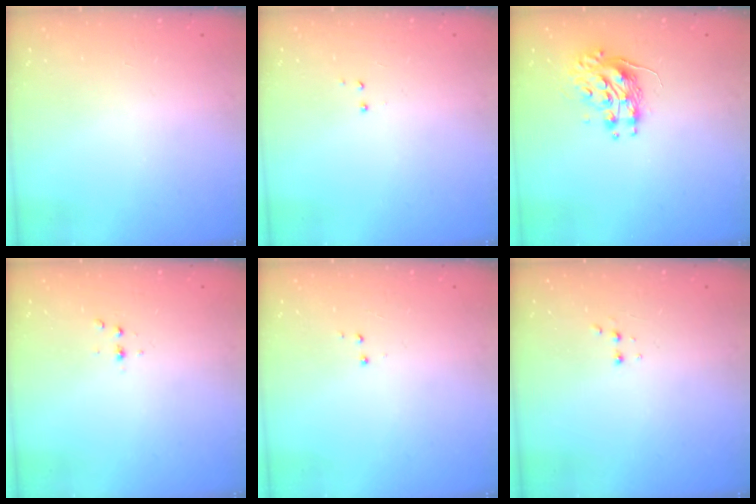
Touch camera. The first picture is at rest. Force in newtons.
{"total": 2.9, "press": 2.8, "slide": 0.6}
{"total": 9.0, "press": 9.0, "slide": 0.4}
{"total": 2.3, "press": 2.3, "slide": 0.3}
{"total": 3.0, "press": 2.9, "slide": 0.6}
{"total": 2.5, "press": 2.4, "slide": 0.8}